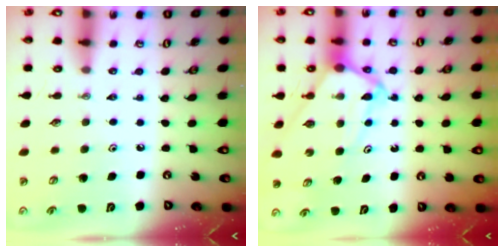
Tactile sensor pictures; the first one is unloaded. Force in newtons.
{"total": 7.7, "press": 7.6, "slide": 0.6}